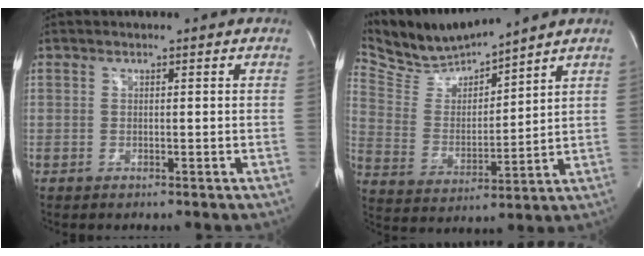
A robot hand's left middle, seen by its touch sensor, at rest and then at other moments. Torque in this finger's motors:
{"motor_torque": [-0.36, -0.48, -0.20, -0.04]}